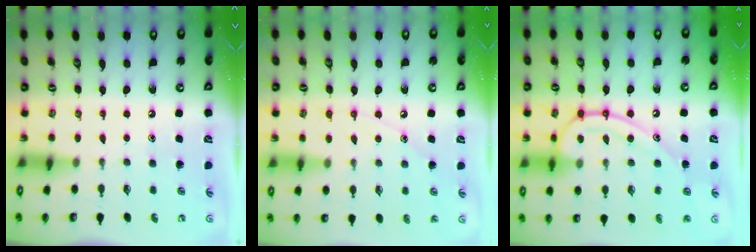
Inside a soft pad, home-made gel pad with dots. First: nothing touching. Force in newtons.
{"total": 6.8, "press": 6.7, "slide": 0.7}
{"total": 14.7, "press": 14.6, "slide": 1.4}